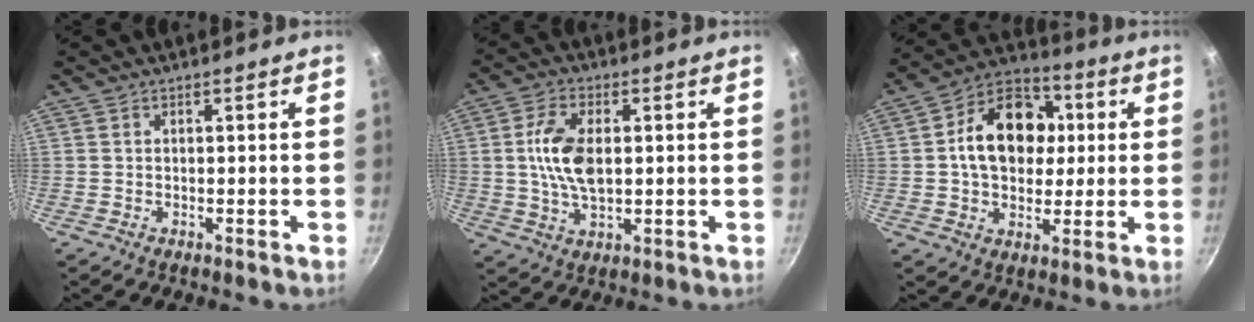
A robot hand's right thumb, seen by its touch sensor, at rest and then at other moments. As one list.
[{"total": 9.9, "force": [0.9, 5.4, 8.2], "torque": [-0.152, 0.003, 0.015]}, {"total": 16.6, "force": [2.2, 12.4, 10.8], "torque": [-0.133, 0.021, 0.021]}]